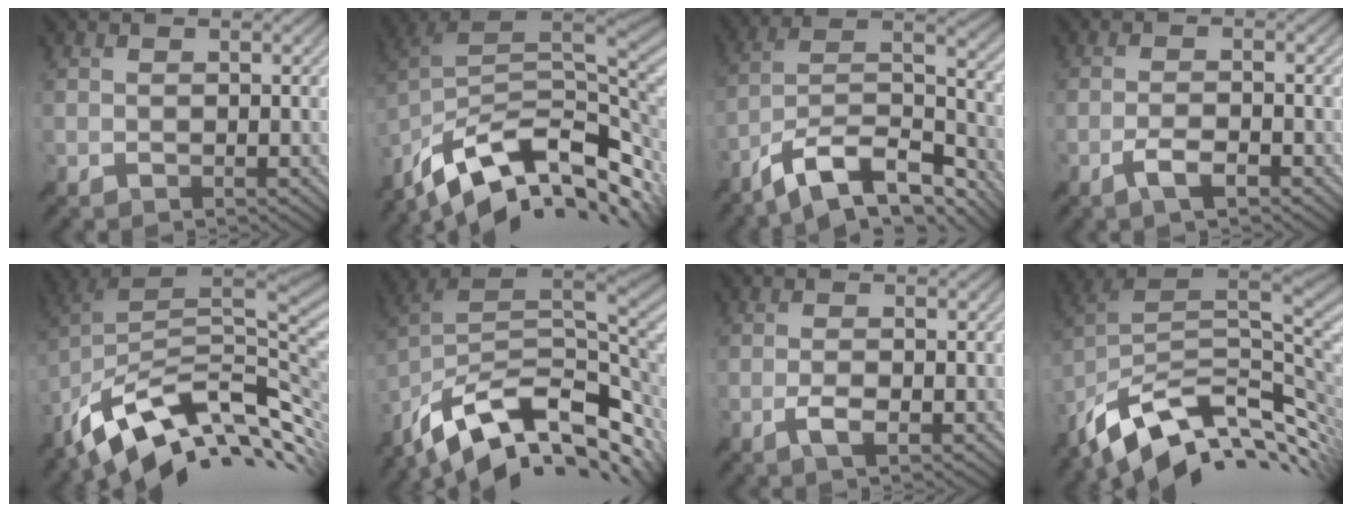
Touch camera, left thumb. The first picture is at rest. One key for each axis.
{"total": 13.9, "fx": -6.9, "fy": 6.2, "fz": 10.4, "tx": -0.216, "ty": -0.008, "tz": -0.115}
{"total": 14.2, "fx": -10.3, "fy": 4.7, "fz": 8.6, "tx": -0.177, "ty": -0.001, "tz": -0.179}
{"total": 3.3, "fx": -1.9, "fy": 0.8, "fz": 2.5, "tx": -0.050, "ty": 0.005, "tz": -0.041}
{"total": 13.0, "fx": -5.4, "fy": 5.7, "fz": 10.4, "tx": -0.212, "ty": -0.008, "tz": -0.091}
{"total": 14.5, "fx": -6.7, "fy": 6.8, "fz": 10.9, "tx": -0.224, "ty": -0.012, "tz": -0.107}
{"total": 2.5, "fx": -1.1, "fy": 0.7, "fz": 2.2, "tx": -0.040, "ty": 0.004, "tz": -0.022}
{"total": 13.0, "fx": -4.7, "fy": 6.3, "fz": 10.4, "tx": -0.210, "ty": -0.016, "tz": -0.074}